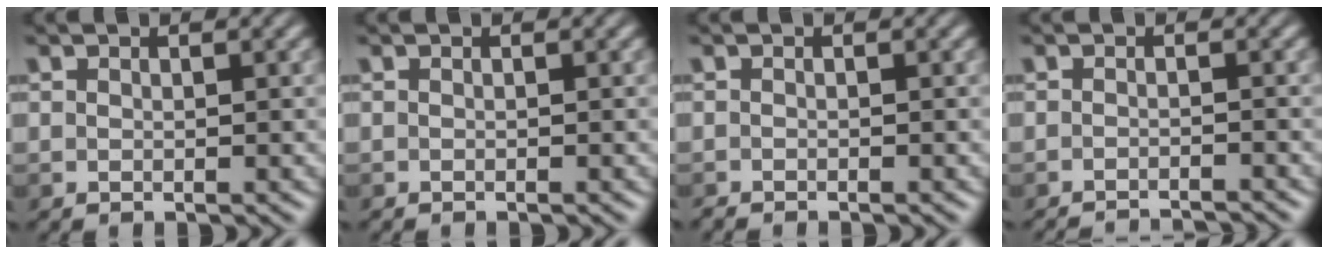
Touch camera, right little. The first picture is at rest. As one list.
[{"total": 0.0}, {"total": 0.7, "force": [-0.7, 0.1, 0.0], "torque": [0.001, -0.001, -0.009]}, {"total": 3.9, "force": [-3.8, 0.6, 0.6], "torque": [0.012, 0.004, -0.050]}]